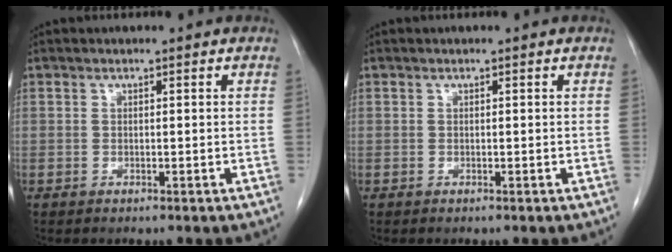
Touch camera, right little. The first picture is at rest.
{"total": 0.0}